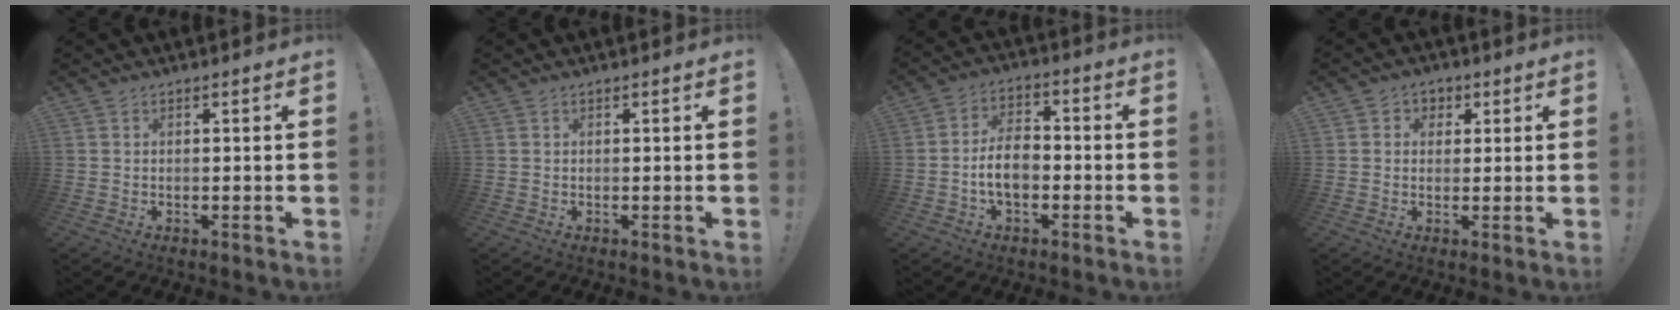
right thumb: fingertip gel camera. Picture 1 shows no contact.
{"total": 0.0}
{"total": 8.9, "force": [-2.4, 5.5, 6.6], "torque": [-0.121, 0.014, -0.042]}
{"total": 3.4, "force": [0.8, 3.2, 1.0], "torque": [-0.004, -0.002, 0.012]}